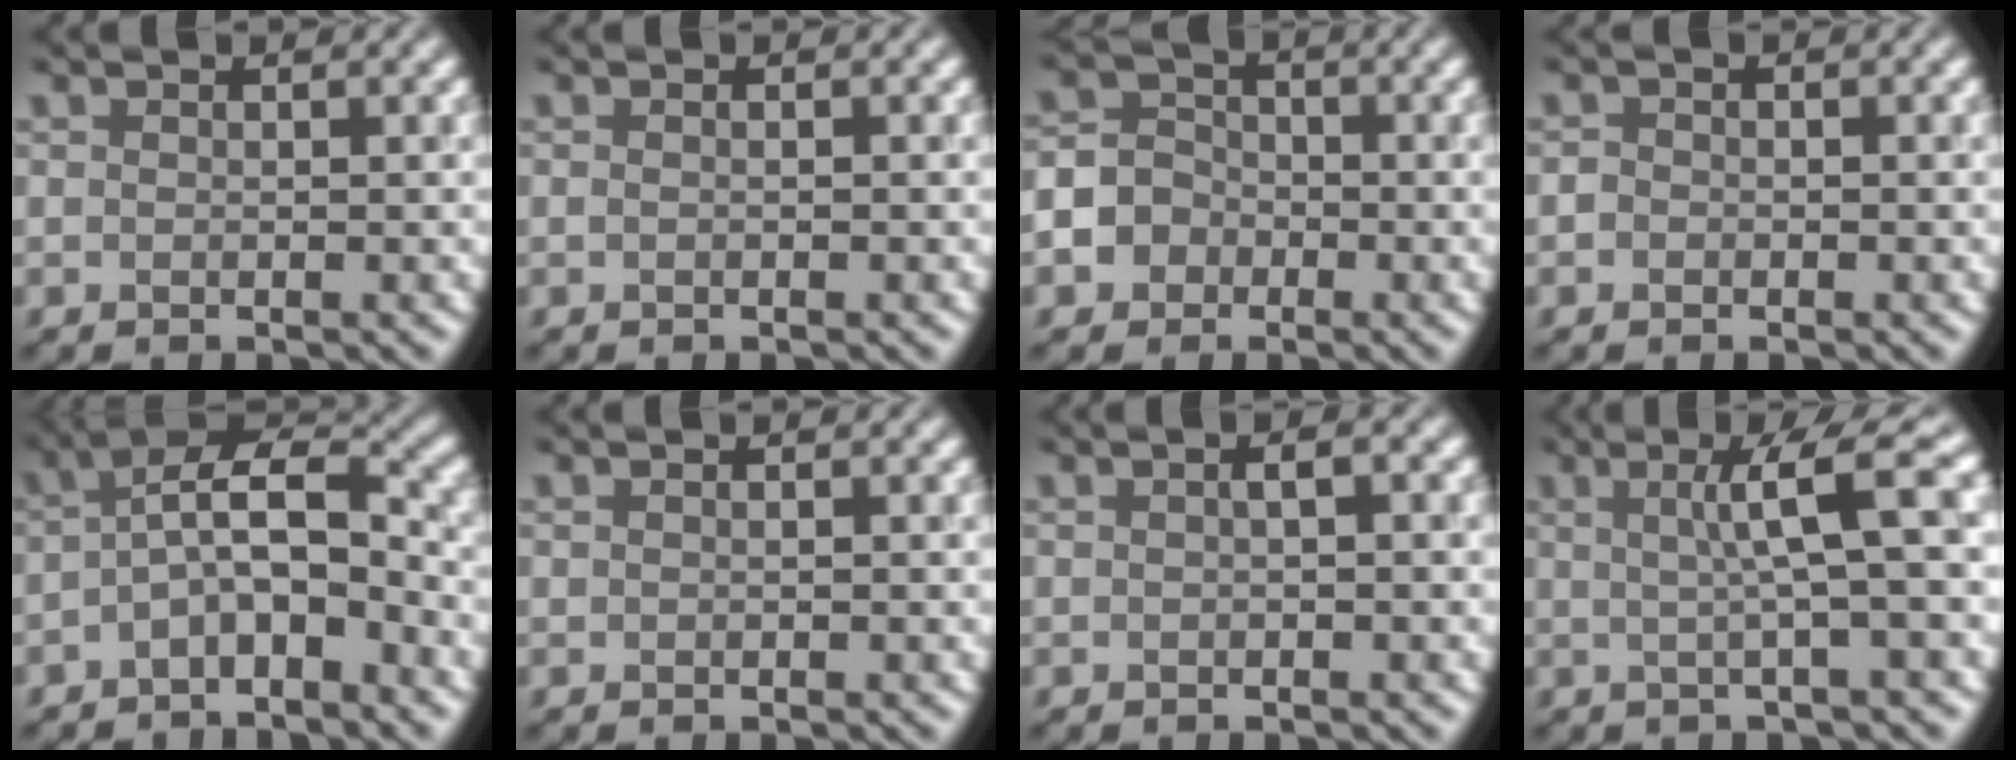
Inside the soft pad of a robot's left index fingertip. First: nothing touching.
{"total": 0.0}
{"total": 4.8, "force": [-2.2, 4.1, 1.4], "torque": [-0.010, 0.000, -0.050]}
{"total": 0.6, "force": [-0.4, 0.4, 0.1], "torque": [0.002, 0.004, -0.009]}
{"total": 5.4, "force": [-1.9, 2.0, 4.6], "torque": [-0.078, 0.022, -0.042]}
{"total": 0.0}
{"total": 1.2, "force": [0.1, 0.2, 1.1], "torque": [-0.016, 0.003, 0.001]}
{"total": 5.4, "force": [1.0, 0.5, 5.3], "torque": [-0.077, 0.017, 0.016]}